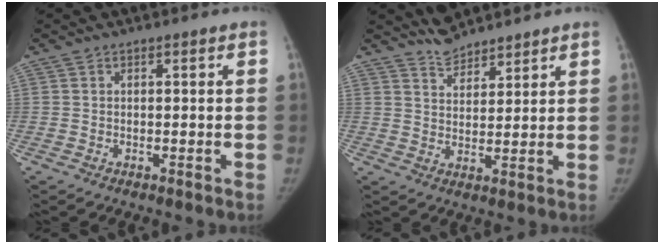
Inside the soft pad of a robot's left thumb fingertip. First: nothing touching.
{"total": 5.4, "force": [5.1, 1.6, 0.7], "torque": [0.002, -0.029, 0.096]}